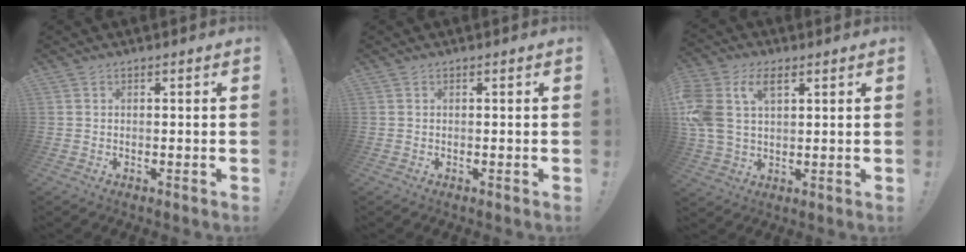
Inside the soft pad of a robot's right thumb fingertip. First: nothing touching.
{"total": 0.0}
{"total": 12.5, "force": [4.6, 7.9, 8.5], "torque": [-0.190, -0.010, 0.086]}